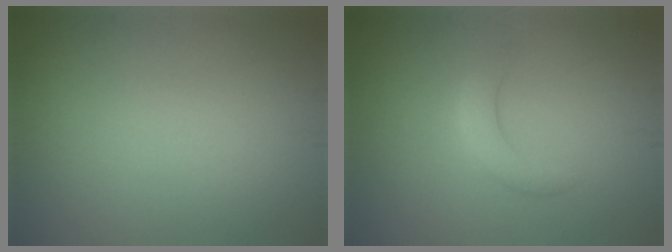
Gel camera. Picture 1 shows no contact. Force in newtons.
{"total": 2.4, "press": 2.4, "slide": 0.1}